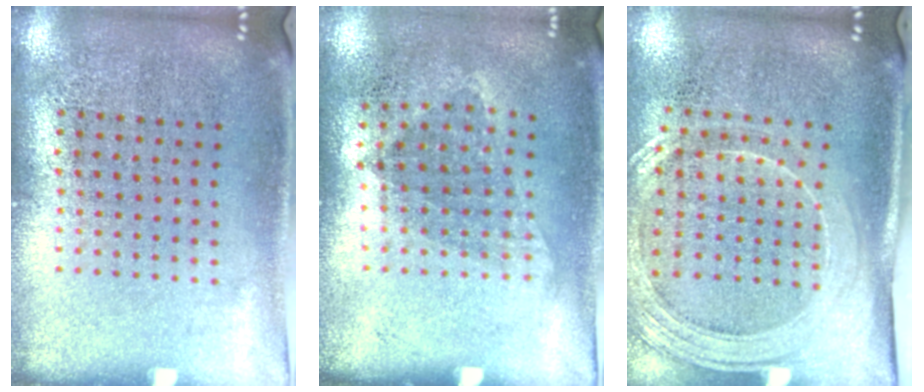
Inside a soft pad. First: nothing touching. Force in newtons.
{"total": 0.9, "press": 0.7, "slide": 0.6}
{"total": 1.9, "press": 1.7, "slide": 0.9}